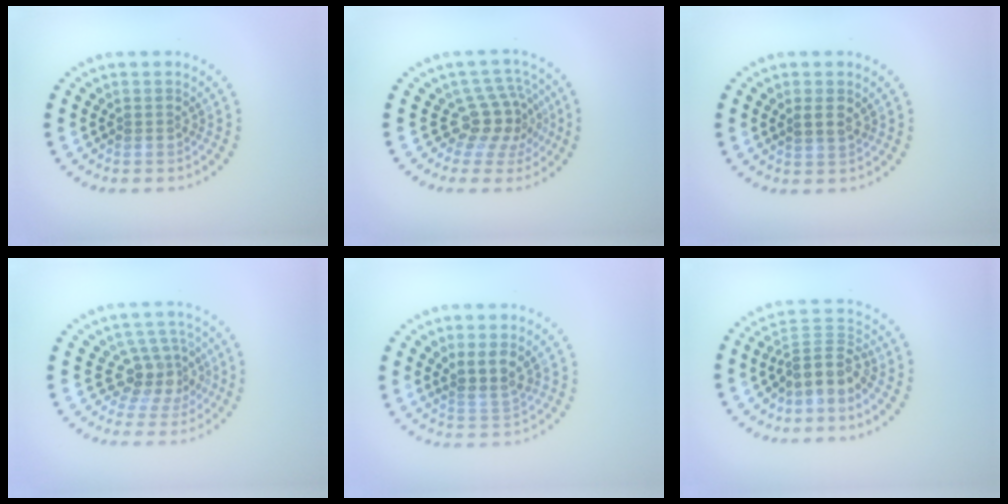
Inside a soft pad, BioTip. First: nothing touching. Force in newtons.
{"total": 3.8, "press": 2.8, "slide": 2.6}
{"total": 1.0, "press": 0.9, "slide": 0.5}
{"total": 3.7, "press": 2.8, "slide": 2.4}
{"total": 2.7, "press": 2.2, "slide": 1.5}
{"total": 3.5, "press": 2.6, "slide": 2.3}